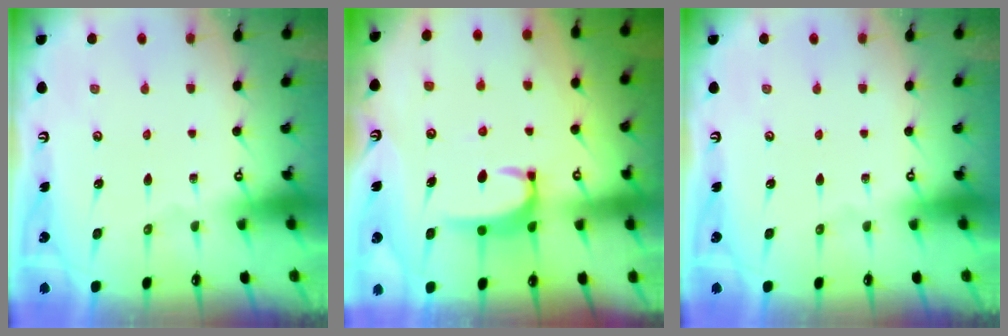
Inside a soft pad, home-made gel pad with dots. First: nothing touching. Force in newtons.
{"total": 2.9, "press": 2.8, "slide": 0.5}
{"total": 0.0}